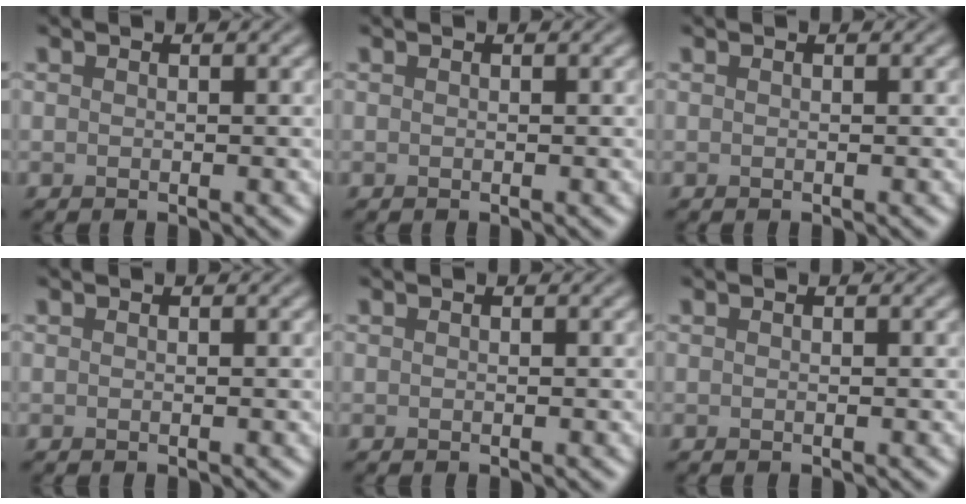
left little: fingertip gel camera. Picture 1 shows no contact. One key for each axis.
{"total": 0.0}
{"total": 0.0}
{"total": 0.0}
{"total": 0.0}
{"total": 0.0}